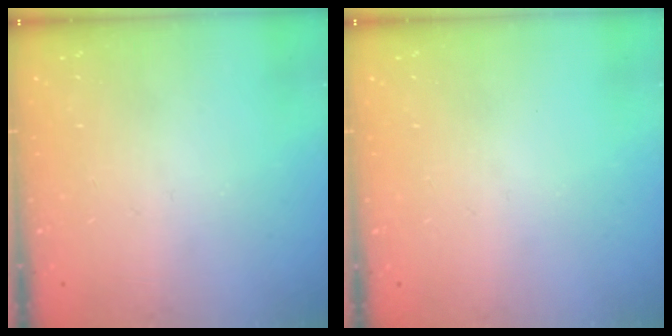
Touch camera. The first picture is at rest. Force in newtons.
{"total": 0.0}